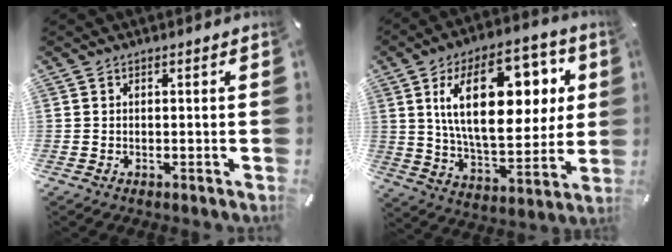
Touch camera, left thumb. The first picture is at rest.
{"total": 24.9, "force": [8.3, 13.2, 19.4], "torque": [-0.322, -0.014, 0.131]}